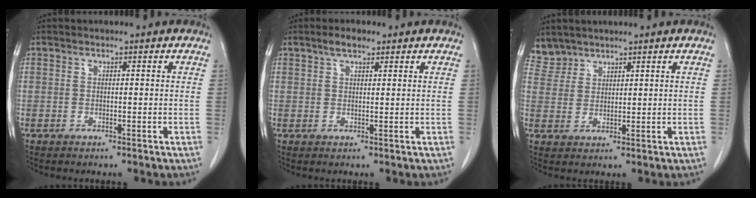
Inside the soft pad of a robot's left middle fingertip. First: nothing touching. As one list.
[{"total": 2.5, "force": [1.8, 0.9, 1.5], "torque": [-0.033, 0.007, 0.031]}, {"total": 3.5, "force": [3.3, 1.2, -0.6], "torque": [0.011, 0.009, 0.074]}]